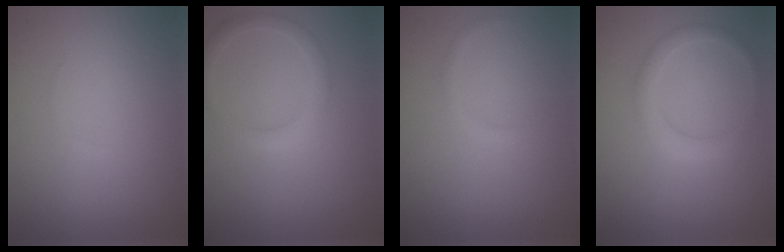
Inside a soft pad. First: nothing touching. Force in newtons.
{"total": 2.0, "press": 2.0, "slide": 0.1}
{"total": 0.7, "press": 0.7, "slide": 0.1}
{"total": 2.0, "press": 2.0, "slide": 0.1}